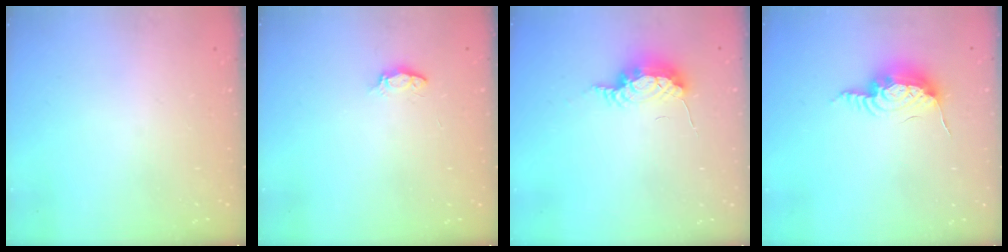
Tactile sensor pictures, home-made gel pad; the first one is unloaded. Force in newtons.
{"total": 3.1, "press": 3.1, "slide": 0.4}
{"total": 7.5, "press": 7.4, "slide": 0.8}
{"total": 11.9, "press": 11.9, "slide": 0.8}